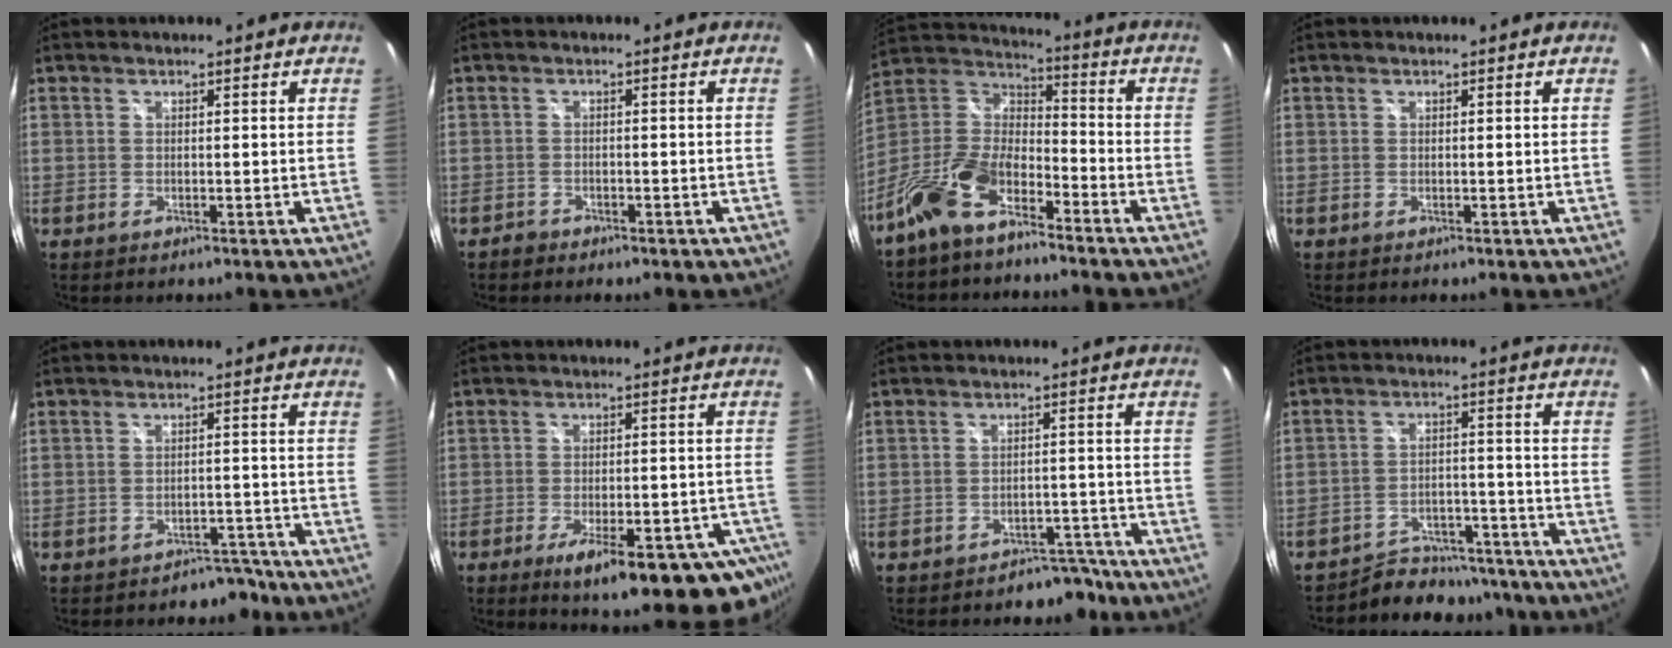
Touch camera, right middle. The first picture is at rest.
{"total": 2.4, "force": [-1.9, 1.4, 0.5], "torque": [-0.014, 0.000, -0.027]}
{"total": 14.4, "force": [-9.4, 6.3, 8.8], "torque": [-0.195, 0.005, -0.185]}
{"total": 0.0}
{"total": 4.5, "force": [-3.7, 2.5, 0.5], "torque": [-0.005, 0.018, -0.044]}
{"total": 20.1, "force": [-12.8, 6.1, 14.2], "torque": [-0.196, -0.039, -0.163]}
{"total": 5.6, "force": [-4.6, 3.0, 0.9], "torque": [-0.012, 0.022, -0.054]}
{"total": 12.8, "force": [-11.7, 4.6, 2.5], "torque": [-0.057, 0.019, -0.155]}